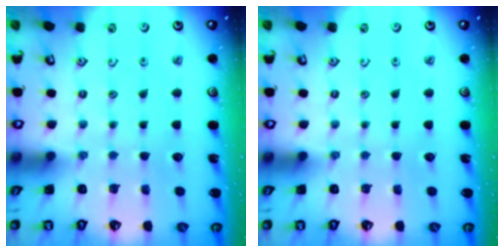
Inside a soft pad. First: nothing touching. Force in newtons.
{"total": 0.0}